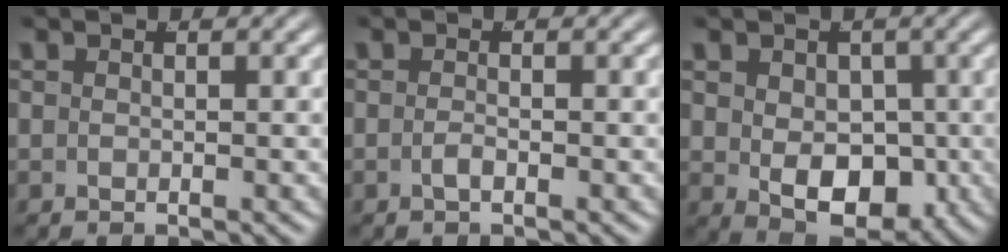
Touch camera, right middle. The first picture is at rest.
{"total": 0.9, "force": [-0.8, -0.2, 0.5], "torque": [-0.010, -0.005, -0.012]}
{"total": 6.5, "force": [-1.1, 4.1, 5.0], "torque": [-0.081, -0.047, 0.007]}